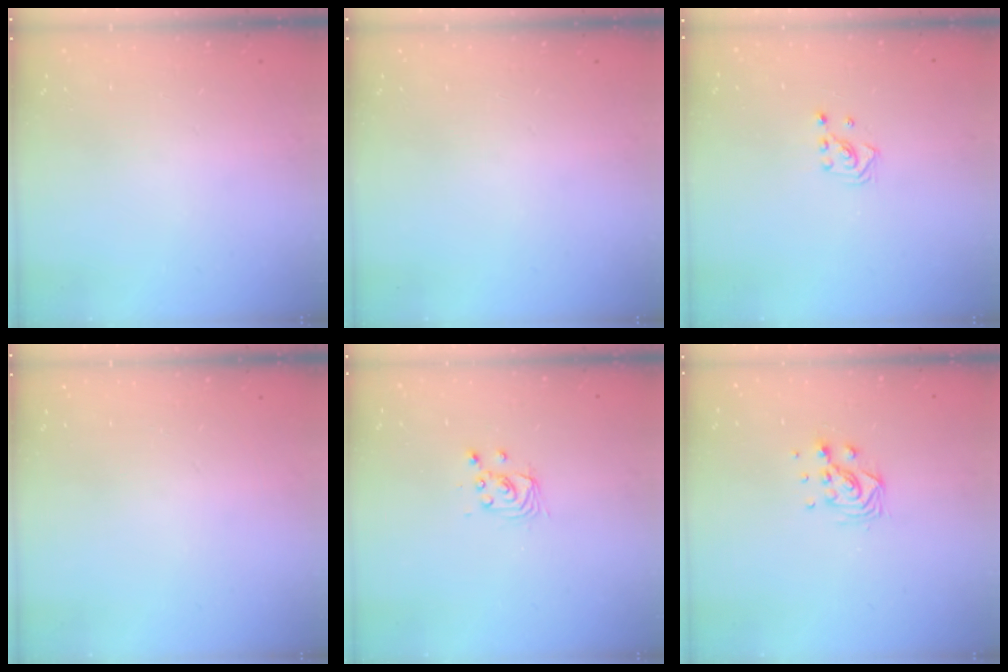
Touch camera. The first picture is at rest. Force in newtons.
{"total": 0.0}
{"total": 2.6, "press": 2.6, "slide": 0.3}
{"total": 0.0}
{"total": 2.7, "press": 2.7, "slide": 0.2}
{"total": 7.9, "press": 7.9, "slide": 0.5}